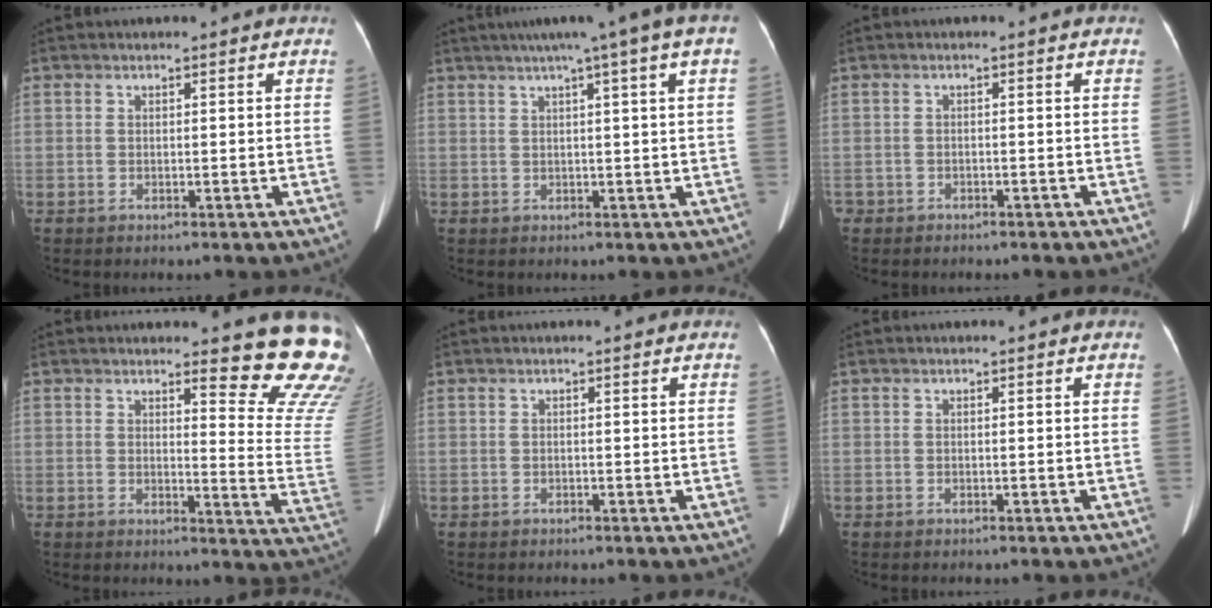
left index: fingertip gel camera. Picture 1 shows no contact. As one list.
[{"total": 9.7, "force": [5.6, -0.2, 7.9], "torque": [-0.113, 0.037, 0.065]}, {"total": 3.2, "force": [-2.6, 1.6, 0.8], "torque": [-0.015, 0.001, -0.032]}, {"total": 13.2, "force": [12.2, 0.3, 5.0], "torque": [-0.037, -0.127, 0.113]}, {"total": 0.0}, {"total": 0.0}]